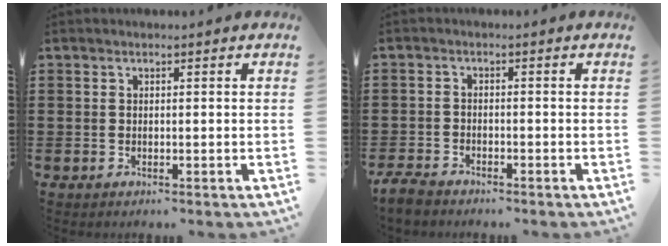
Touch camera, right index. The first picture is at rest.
{"total": 2.5, "force": [-2.3, 0.6, 0.6], "torque": [-0.030, -0.004, -0.052]}